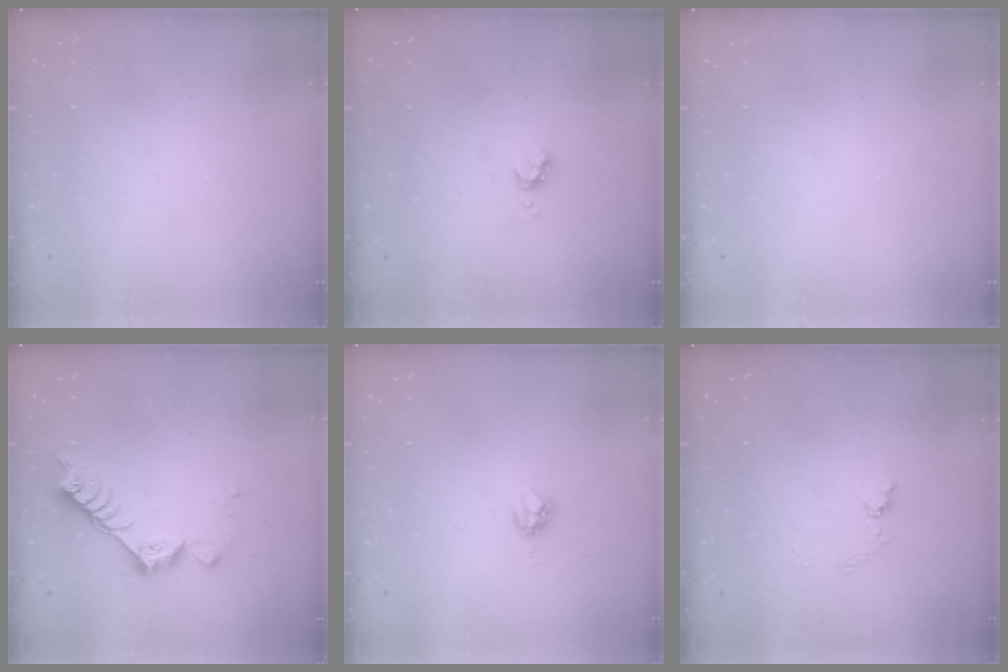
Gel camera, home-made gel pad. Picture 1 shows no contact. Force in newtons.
{"total": 3.8, "press": 3.7, "slide": 0.6}
{"total": 0.0}
{"total": 8.3, "press": 8.2, "slide": 0.7}
{"total": 3.4, "press": 3.4, "slide": 0.4}
{"total": 6.4, "press": 6.4, "slide": 0.7}